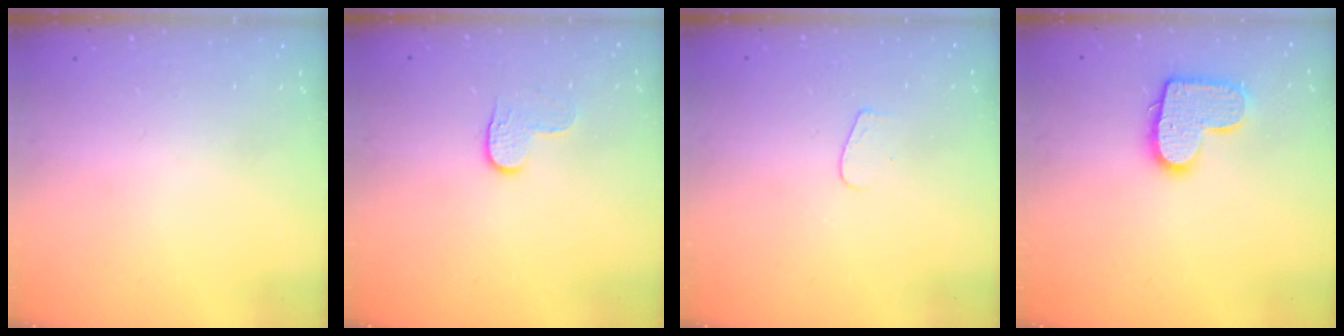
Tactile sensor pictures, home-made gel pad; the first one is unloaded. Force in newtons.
{"total": 4.2, "press": 4.2, "slide": 0.5}
{"total": 3.7, "press": 3.7, "slide": 0.3}
{"total": 12.0, "press": 11.9, "slide": 0.6}